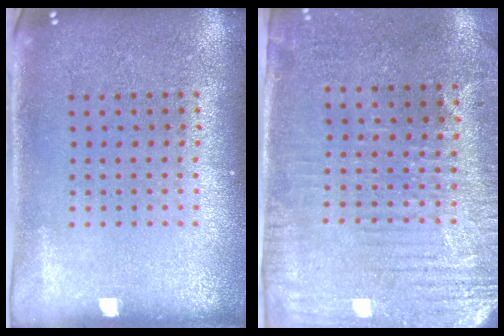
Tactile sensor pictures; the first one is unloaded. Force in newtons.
{"total": 3.0, "press": 2.6, "slide": 1.5}